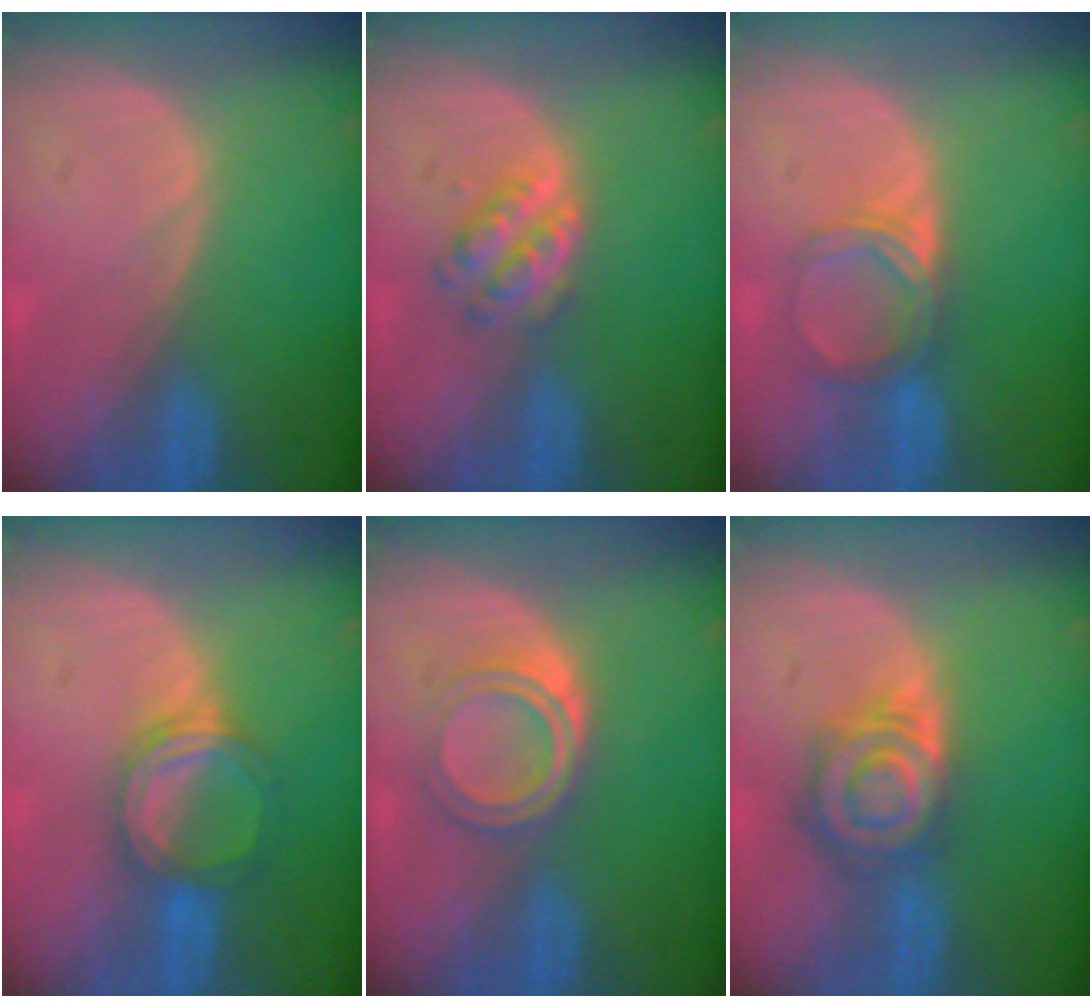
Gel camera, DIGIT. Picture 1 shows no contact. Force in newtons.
{"total": 4.3, "press": 4.1, "slide": 1.2}
{"total": 5.0, "press": 4.6, "slide": 2.1}
{"total": 5.4, "press": 5.3, "slide": 0.8}
{"total": 4.7, "press": 4.3, "slide": 2.1}
{"total": 8.1, "press": 7.1, "slide": 3.9}